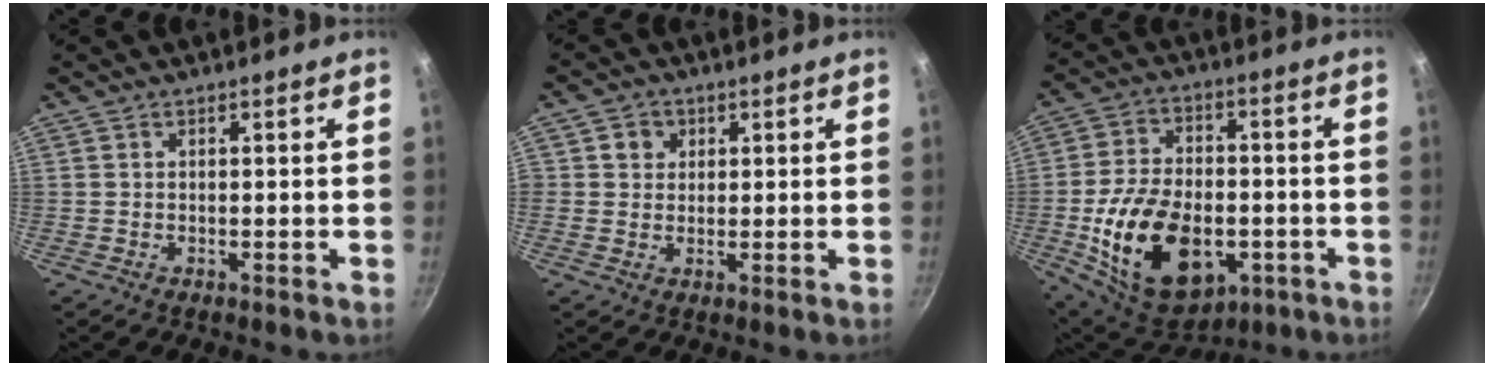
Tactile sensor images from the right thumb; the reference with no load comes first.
{"total": 3.6, "force": [1.0, 3.3, 0.8], "torque": [0.012, 0.001, 0.011]}
{"total": 21.8, "force": [-5.5, 13.7, 16.1], "torque": [-0.266, 0.018, -0.077]}